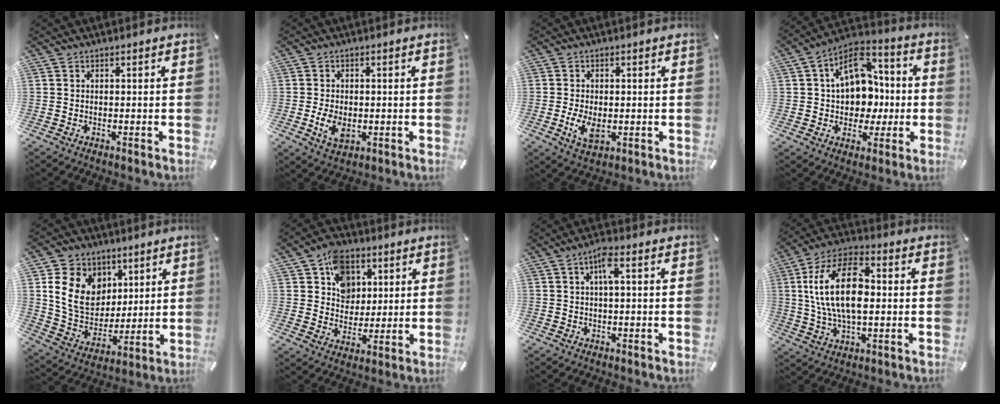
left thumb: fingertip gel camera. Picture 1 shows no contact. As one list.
[{"total": 5.9, "force": [-0.9, 4.0, 4.3], "torque": [-0.092, -0.004, -0.019]}, {"total": 5.6, "force": [-0.8, 3.5, 4.4], "torque": [-0.093, -0.006, -0.018]}, {"total": 13.4, "force": [1.7, 11.1, 7.3], "torque": [-0.111, -0.005, 0.037]}, {"total": 15.0, "force": [4.6, 12.6, 6.7], "torque": [-0.141, -0.009, 0.092]}, {"total": 10.1, "force": [4.2, 8.6, 3.3], "torque": [-0.058, -0.007, 0.080]}, {"total": 4.2, "force": [0.7, 0.9, 4.1], "torque": [-0.082, 0.009, 0.008]}, {"total": 16.8, "force": [1.4, 9.1, 14.0], "torque": [-0.287, 0.006, 0.022]}]